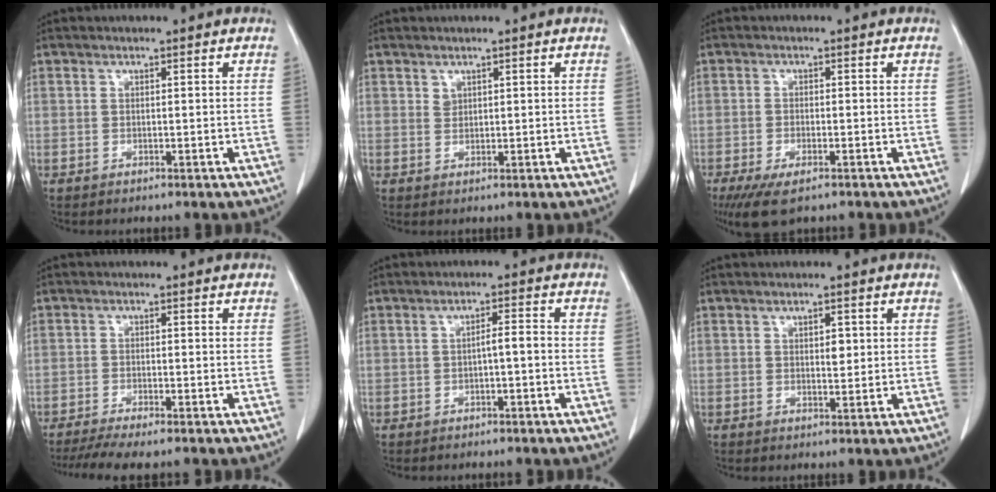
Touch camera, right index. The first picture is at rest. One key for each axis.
{"total": 1.0, "fx": 0.8, "fy": 0.6, "fz": 0.2, "tx": 0.000, "ty": -0.002, "tz": 0.015}
{"total": 6.1, "fx": -4.1, "fy": 1.9, "fz": 4.1, "tx": -0.072, "ty": -0.014, "tz": -0.066}
{"total": 7.9, "fx": -6.5, "fy": 0.8, "fz": 4.3, "tx": -0.064, "ty": -0.013, "tz": -0.103}
{"total": 2.3, "fx": -0.6, "fy": 0.3, "fz": 2.2, "tx": -0.034, "ty": 0.004, "tz": -0.011}
{"total": 2.0, "fx": 0.5, "fy": 0.8, "fz": 1.7, "tx": -0.029, "ty": -0.003, "tz": 0.010}